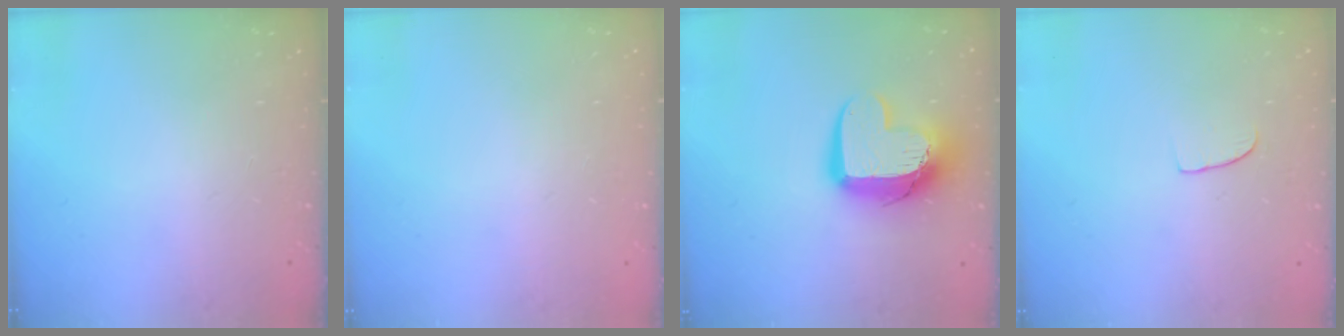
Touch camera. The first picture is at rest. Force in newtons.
{"total": 0.0}
{"total": 13.3, "press": 13.3, "slide": 1.4}
{"total": 5.2, "press": 5.2, "slide": 0.3}